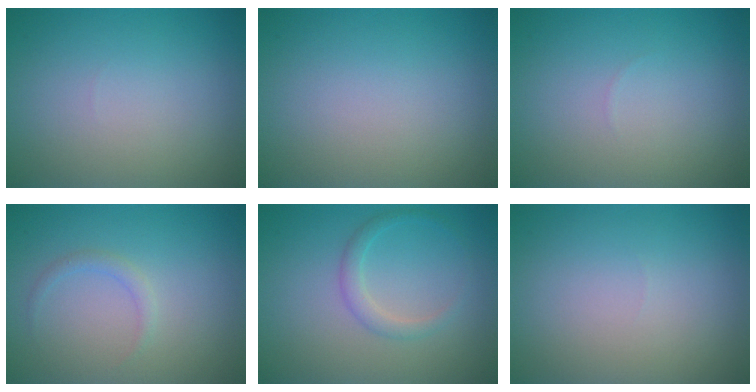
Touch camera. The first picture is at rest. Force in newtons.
{"total": 0.0}
{"total": 0.0}
{"total": 1.0, "press": 1.0, "slide": 0.0}
{"total": 1.6, "press": 1.6, "slide": 0.1}
{"total": 0.0}